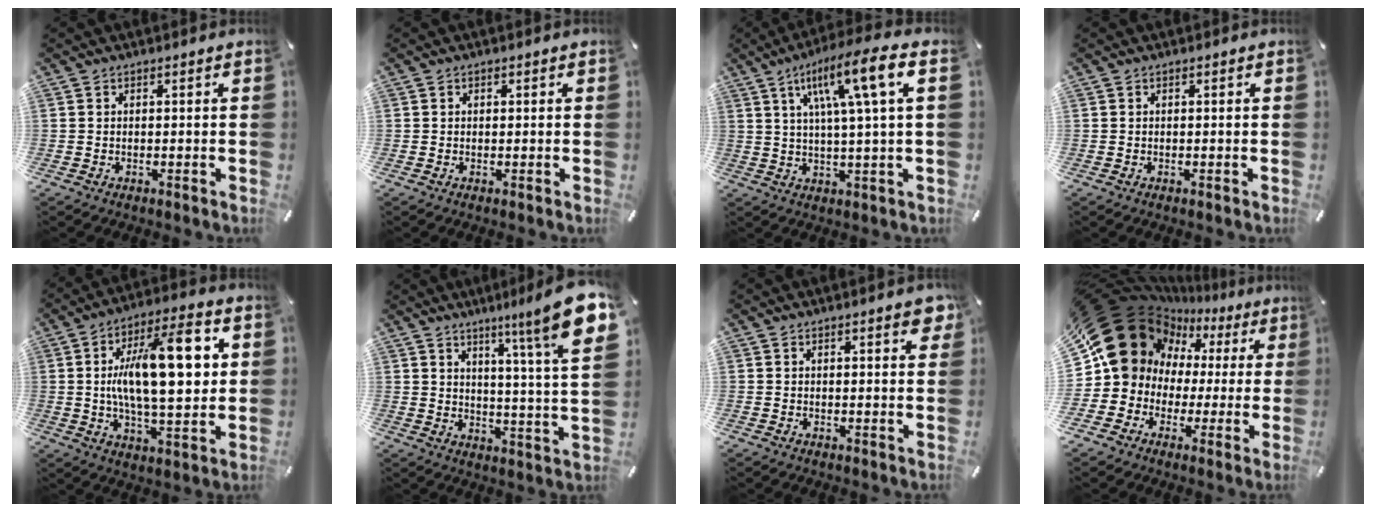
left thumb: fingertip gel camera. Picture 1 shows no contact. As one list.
[{"total": 0.6, "force": [0.1, 0.6, 0.1], "torque": [-0.002, 0.004, 0.000]}, {"total": 14.2, "force": [5.5, 1.5, 13.0], "torque": [-0.226, -0.013, 0.081]}, {"total": 0.0}, {"total": 21.2, "force": [4.1, 8.4, 19.0], "torque": [-0.331, -0.009, 0.053]}, {"total": 16.3, "force": [9.6, 1.4, 13.1], "torque": [-0.196, -0.071, 0.141]}, {"total": 3.4, "force": [2.0, 0.8, 2.6], "torque": [-0.039, -0.005, 0.031]}, {"total": 19.0, "force": [6.7, 15.9, 7.8], "torque": [-0.155, -0.059, 0.138]}]